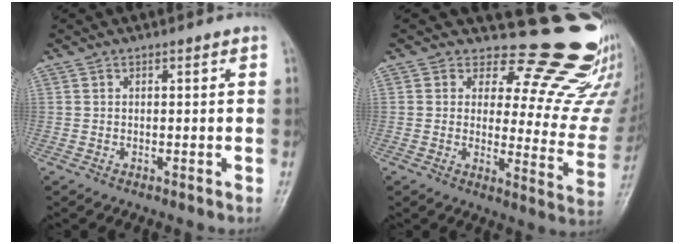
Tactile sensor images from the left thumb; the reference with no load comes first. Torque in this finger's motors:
{"motor_torque": [0.24, 0.14, -0.02, 0.03, -0.14]}